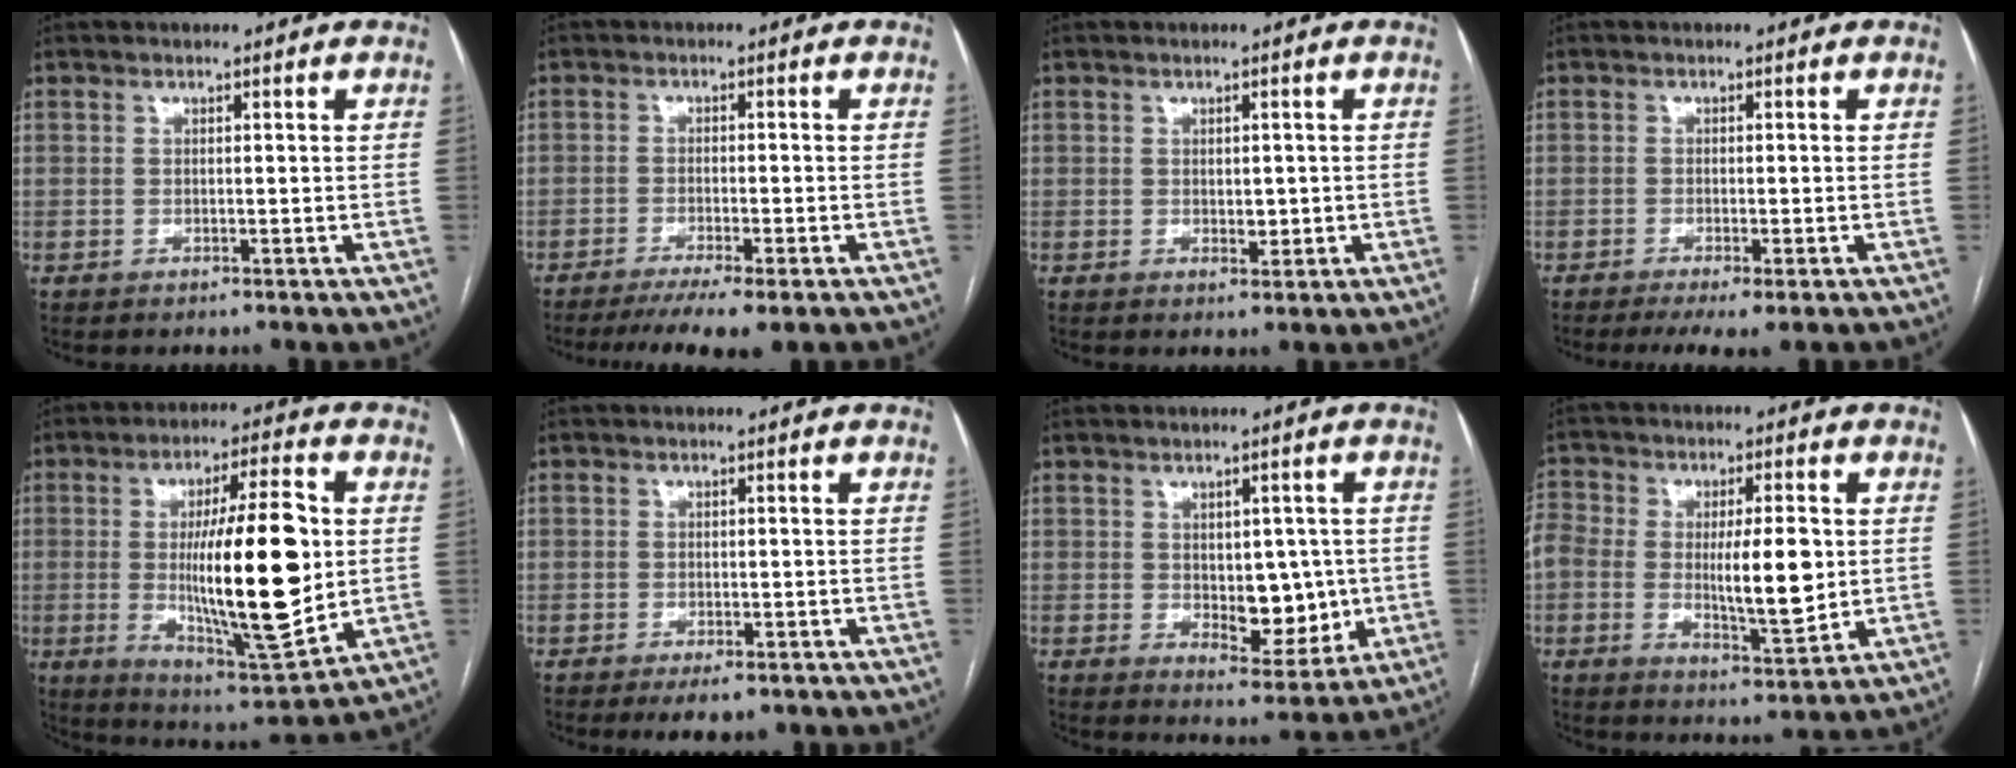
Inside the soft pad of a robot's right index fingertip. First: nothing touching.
{"total": 7.7, "force": [-5.8, 0.3, 5.1], "torque": [-0.073, -0.017, -0.090]}
{"total": 1.9, "force": [-0.1, 1.2, 1.5], "torque": [-0.020, -0.002, 0.004]}
{"total": 4.7, "force": [-3.3, 0.4, 3.3], "torque": [-0.047, -0.013, -0.051]}
{"total": 20.7, "force": [0.2, 3.7, 20.3], "torque": [-0.347, -0.006, 0.009]}
{"total": 3.6, "force": [-2.7, 1.8, 1.7], "torque": [-0.015, 0.000, -0.031]}
{"total": 7.7, "force": [-0.4, 4.2, 6.5], "torque": [-0.076, 0.001, 0.008]}
{"total": 18.7, "force": [-0.1, 9.0, 16.3], "torque": [-0.334, 0.012, 0.007]}